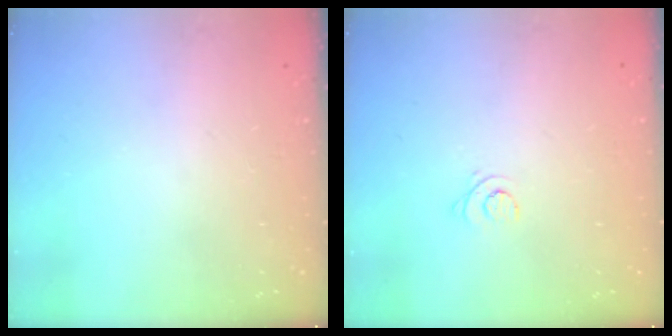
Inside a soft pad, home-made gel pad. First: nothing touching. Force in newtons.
{"total": 2.5, "press": 2.5, "slide": 0.3}